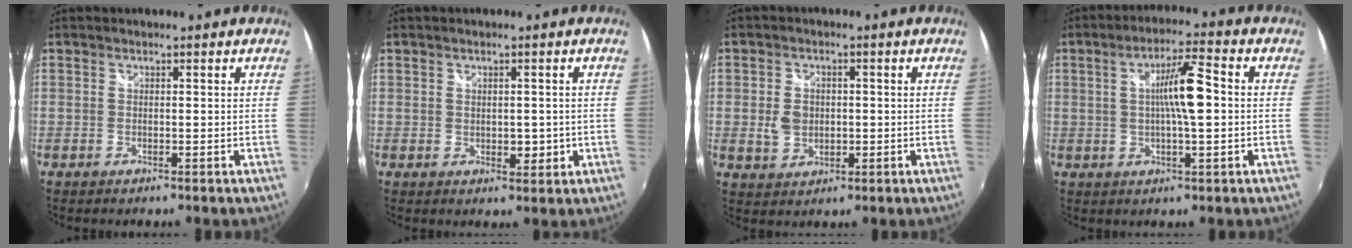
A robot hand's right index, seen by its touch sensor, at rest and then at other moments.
{"total": 2.8, "force": [-0.2, 1.7, 2.1], "torque": [-0.029, -0.004, 0.000]}
{"total": 4.9, "force": [-0.3, 4.0, 2.9], "torque": [-0.060, 0.003, -0.003]}
{"total": 8.5, "force": [0.5, 1.2, 8.4], "torque": [-0.144, 0.006, 0.010]}